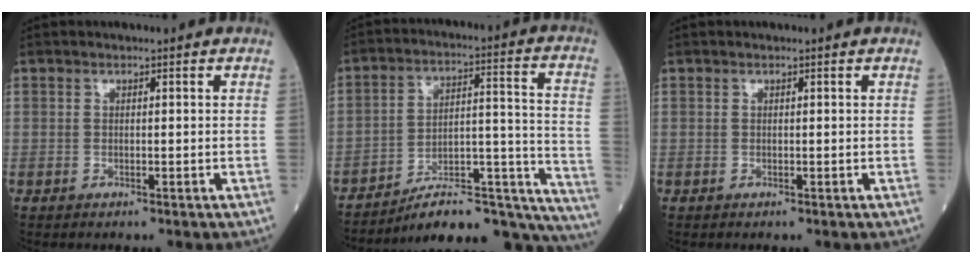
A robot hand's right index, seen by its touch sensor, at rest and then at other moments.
{"total": 22.4, "force": [-20.5, 3.5, 8.2], "torque": [-0.046, 0.061, -0.288]}
{"total": 0.0}